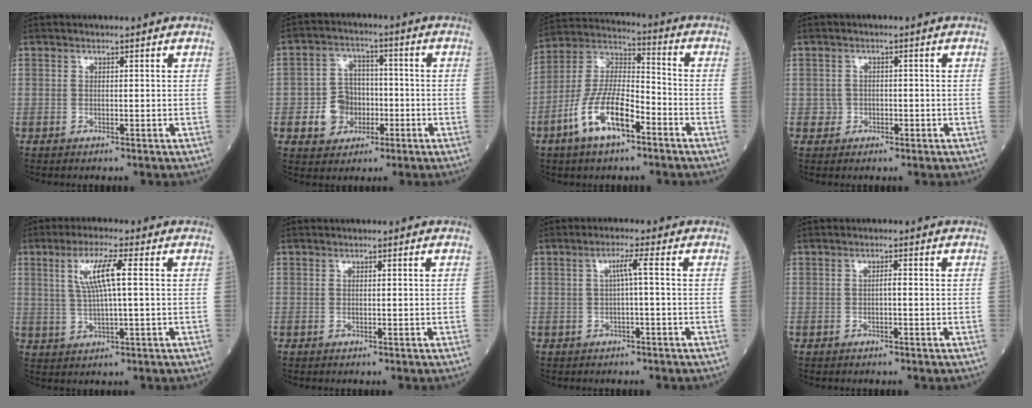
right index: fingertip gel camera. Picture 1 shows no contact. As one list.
[{"total": 6.9, "force": [-2.0, 5.9, 2.9], "torque": [-0.059, 0.017, -0.029]}, {"total": 12.5, "force": [-6.2, 4.3, 10.0], "torque": [-0.209, 0.006, -0.118]}, {"total": 1.8, "force": [-0.7, 1.7, 0.0], "torque": [0.010, 0.009, -0.014]}, {"total": 6.9, "force": [1.8, 0.3, 6.6], "torque": [-0.132, 0.006, 0.036]}, {"total": 0.0}, {"total": 2.5, "force": [0.1, -0.4, 2.5], "torque": [-0.045, 0.005, 0.002]}, {"total": 0.9, "force": [-0.1, 0.1, 0.9], "torque": [-0.016, 0.001, -0.002]}]